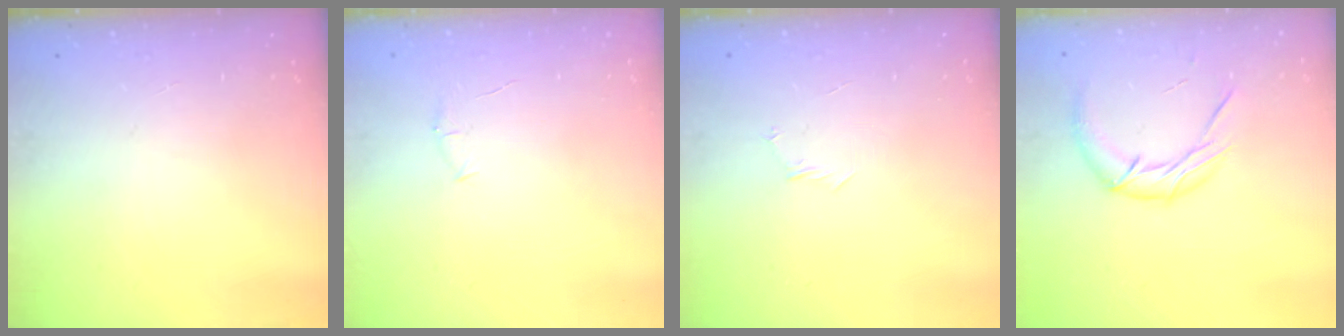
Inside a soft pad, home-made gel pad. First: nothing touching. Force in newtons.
{"total": 4.2, "press": 4.0, "slide": 1.1}
{"total": 3.6, "press": 3.5, "slide": 1.0}
{"total": 10.6, "press": 10.6, "slide": 0.1}